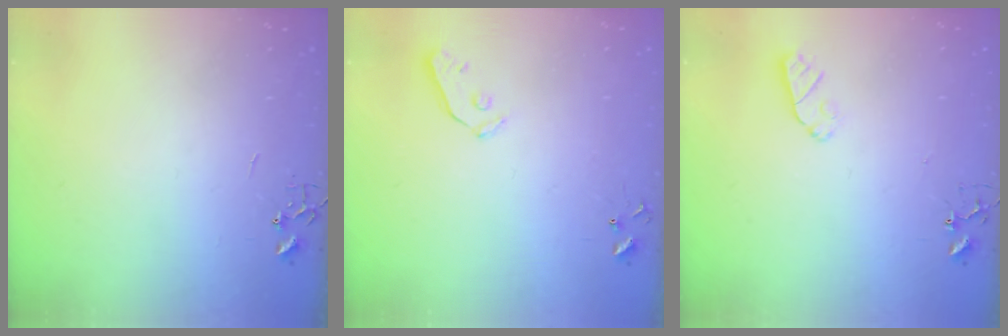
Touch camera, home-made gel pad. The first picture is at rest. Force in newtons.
{"total": 4.7, "press": 4.6, "slide": 0.7}
{"total": 5.5, "press": 5.5, "slide": 0.5}